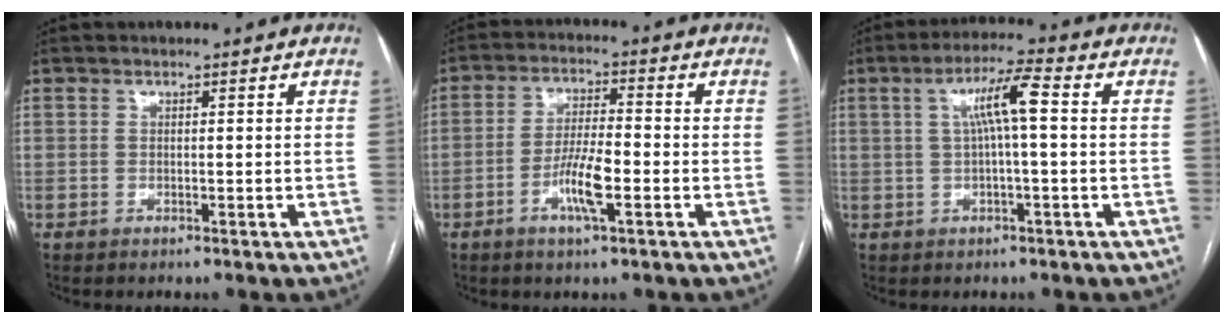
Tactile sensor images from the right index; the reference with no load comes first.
{"total": 7.0, "force": [-2.6, 1.0, 6.4], "torque": [-0.124, -0.001, -0.049]}
{"total": 6.6, "force": [1.0, 0.3, 6.6], "torque": [-0.118, 0.019, 0.016]}